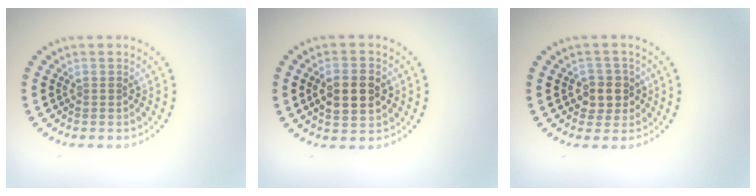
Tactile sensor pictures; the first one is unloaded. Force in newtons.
{"total": 4.0, "press": 4.0, "slide": 0.4}
{"total": 2.6, "press": 2.4, "slide": 0.9}